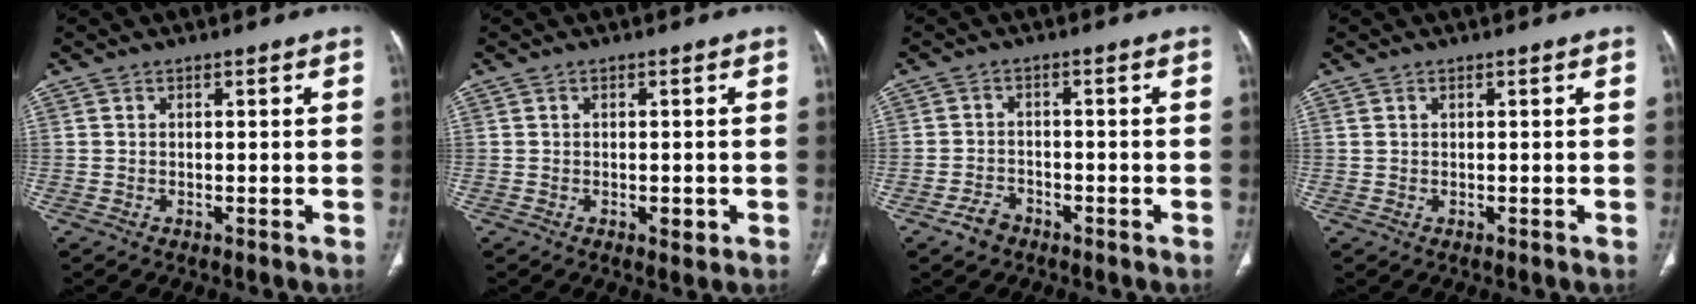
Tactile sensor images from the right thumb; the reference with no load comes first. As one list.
[{"total": 1.7, "force": [-0.5, 0.9, 1.4], "torque": [-0.016, -0.001, -0.004]}, {"total": 3.4, "force": [-2.3, 2.3, 1.1], "torque": [-0.015, 0.018, -0.035]}, {"total": 0.6, "force": [0.3, 0.4, 0.4], "torque": [-0.011, 0.011, 0.010]}]